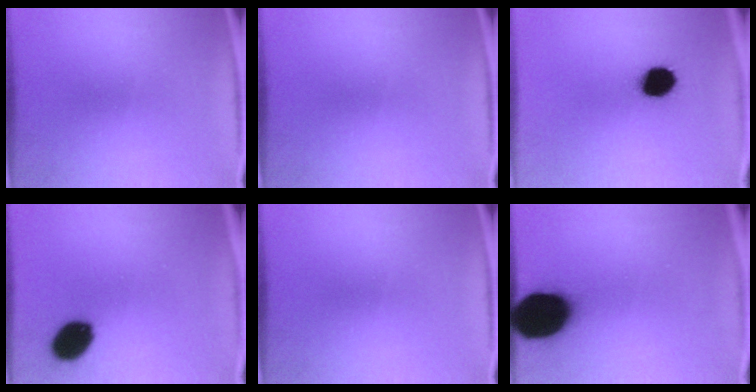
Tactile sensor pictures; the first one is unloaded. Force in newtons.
{"total": 0.0}
{"total": 9.3}
{"total": 9.9}
{"total": 0.0}
{"total": 20.1}